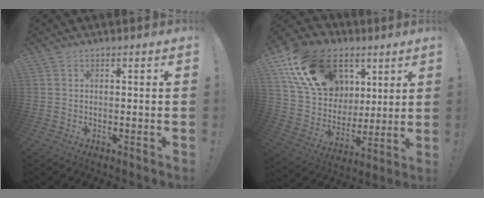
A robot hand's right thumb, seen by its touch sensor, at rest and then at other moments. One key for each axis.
{"total": 23.7, "fx": 11.4, "fy": 16.9, "fz": 12.1, "tx": -0.195, "ty": -0.042, "tz": 0.235}